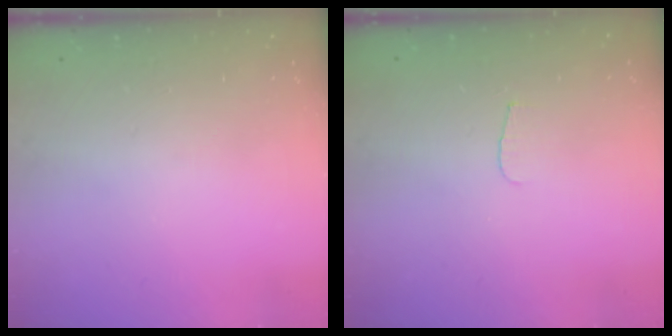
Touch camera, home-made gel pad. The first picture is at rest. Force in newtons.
{"total": 3.3, "press": 3.3, "slide": 0.4}